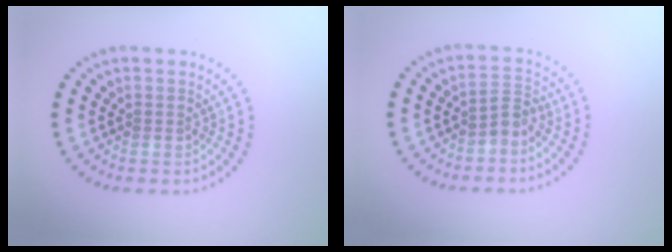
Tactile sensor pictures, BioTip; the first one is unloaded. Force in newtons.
{"total": 1.6, "press": 1.3, "slide": 1.0}